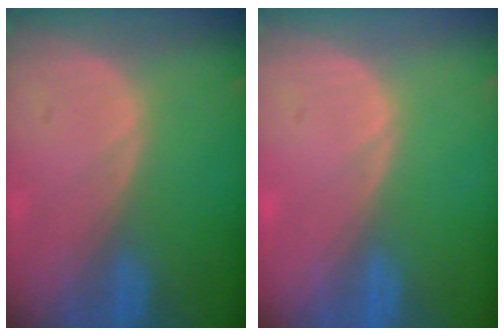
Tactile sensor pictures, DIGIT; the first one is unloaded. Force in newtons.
{"total": 0.0}